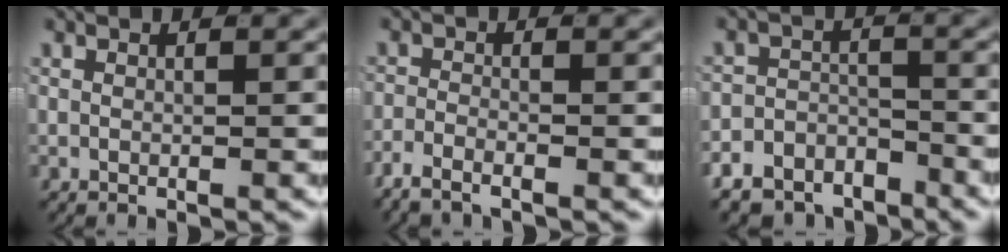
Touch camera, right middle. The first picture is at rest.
{"total": 2.6, "force": [-2.2, 0.7, 1.2], "torque": [-0.024, 0.000, -0.044]}
{"total": 9.1, "force": [-6.8, 5.6, 2.3], "torque": [-0.019, -0.009, -0.128]}